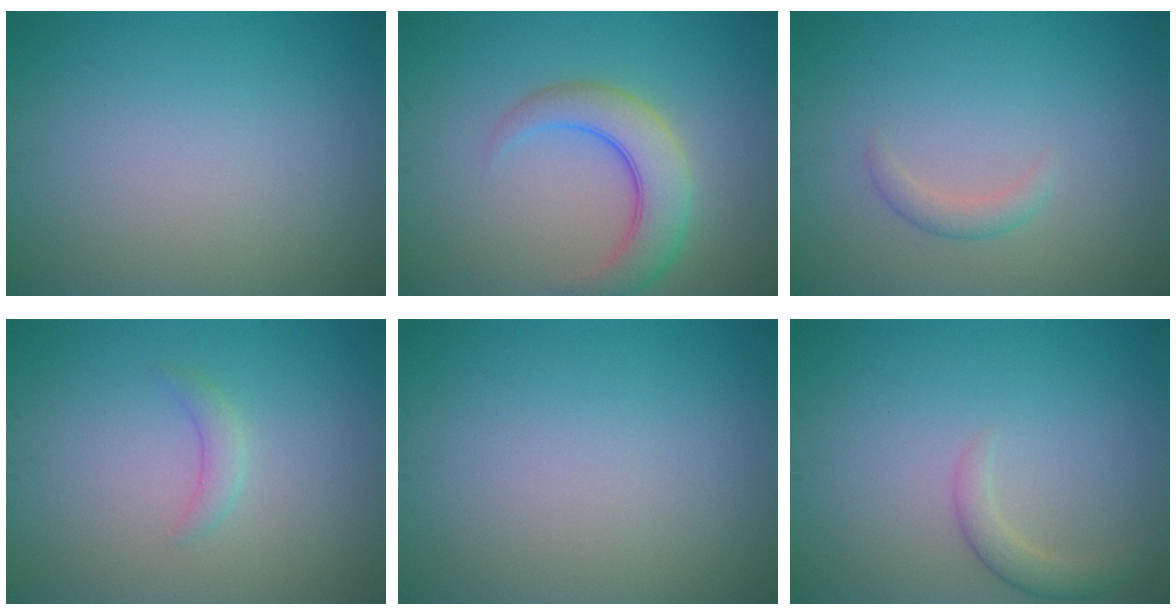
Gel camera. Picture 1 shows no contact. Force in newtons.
{"total": 4.8, "press": 4.8, "slide": 0.3}
{"total": 1.3, "press": 1.3, "slide": 0.1}
{"total": 1.2, "press": 1.2, "slide": 0.2}
{"total": 0.0}
{"total": 1.8, "press": 1.8, "slide": 0.1}